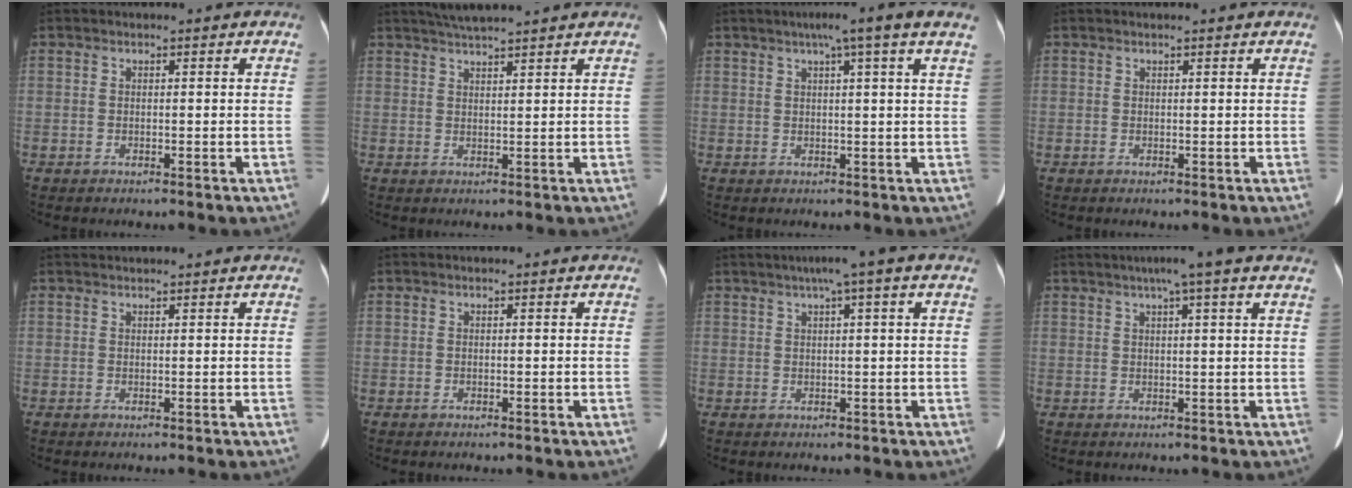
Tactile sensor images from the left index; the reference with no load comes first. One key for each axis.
{"total": 5.7, "fx": 5.1, "fy": -0.5, "fz": 2.4, "tx": -0.046, "ty": 0.024, "tz": 0.087}
{"total": 7.3, "fx": 4.9, "fy": -1.0, "fz": 5.4, "tx": -0.074, "ty": 0.022, "tz": 0.054}
{"total": 0.9, "fx": 0.8, "fy": 0.0, "fz": 0.4, "tx": -0.009, "ty": 0.010, "tz": 0.011}
{"total": 2.0, "fx": 1.9, "fy": 0.0, "fz": 0.5, "tx": -0.004, "ty": 0.022, "tz": 0.031}
{"total": 0.0}
{"total": 5.6, "fx": 3.1, "fy": -0.4, "fz": 4.7, "tx": -0.072, "ty": 0.027, "tz": 0.044}
{"total": 6.5, "fx": 4.5, "fy": -0.6, "fz": 4.6, "tx": -0.074, "ty": 0.021, "tz": 0.057}